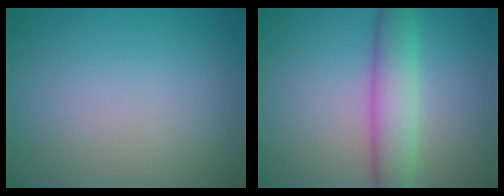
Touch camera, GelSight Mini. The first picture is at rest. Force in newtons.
{"total": 4.7, "press": 4.7, "slide": 0.1}